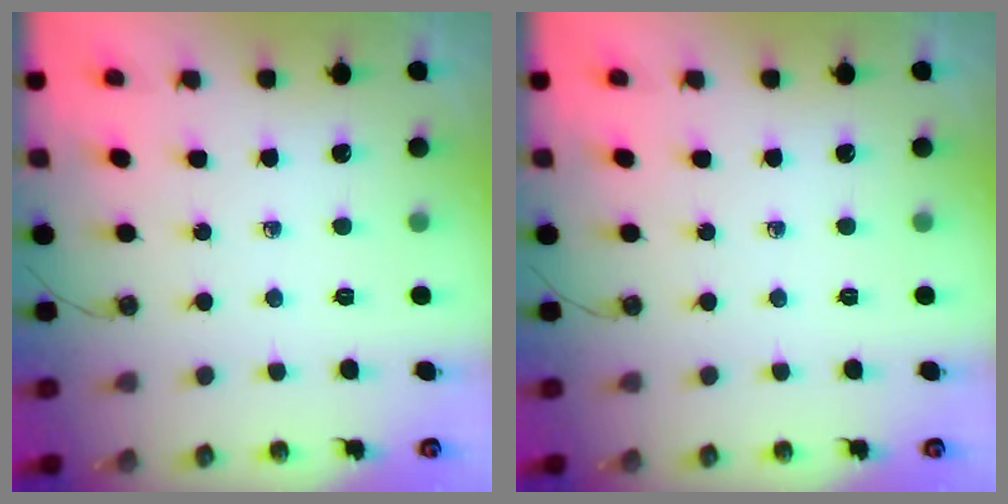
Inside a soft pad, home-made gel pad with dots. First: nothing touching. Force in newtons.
{"total": 0.0}